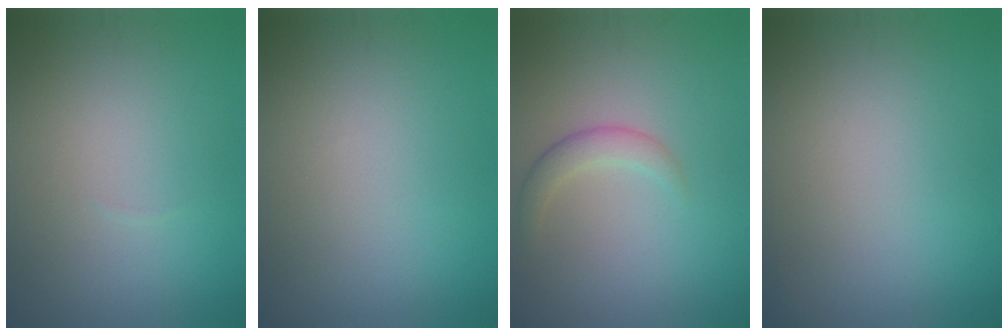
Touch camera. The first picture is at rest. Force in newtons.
{"total": 0.0}
{"total": 2.5, "press": 2.5, "slide": 0.1}
{"total": 0.0}